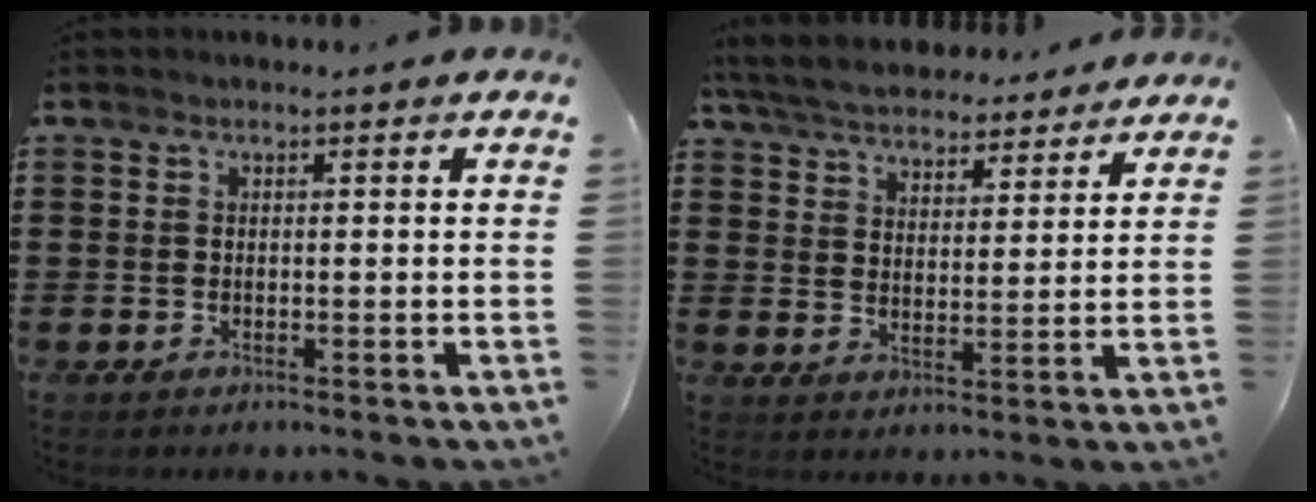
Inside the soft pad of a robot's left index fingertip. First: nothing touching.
{"total": 5.6, "force": [5.4, 1.0, 1.0], "torque": [-0.046, -0.025, 0.095]}